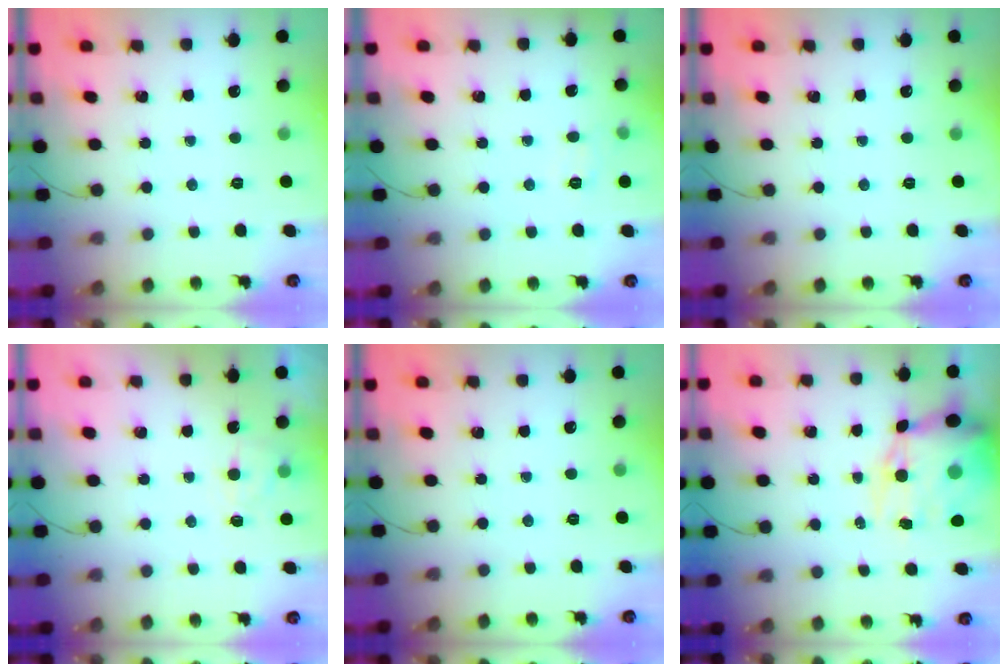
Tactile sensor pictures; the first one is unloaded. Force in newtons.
{"total": 5.9, "press": 5.7, "slide": 1.2}
{"total": 0.0}
{"total": 2.9, "press": 2.5, "slide": 1.5}
{"total": 0.0}
{"total": 18.1, "press": 17.6, "slide": 4.2}